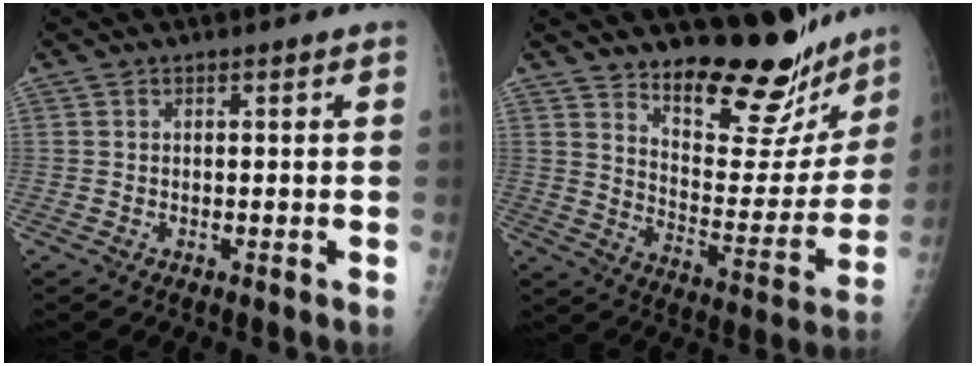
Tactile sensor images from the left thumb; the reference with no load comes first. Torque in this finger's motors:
{"motor_torque": [0.39, 0.24, -0.27, -0.63, 0.08]}